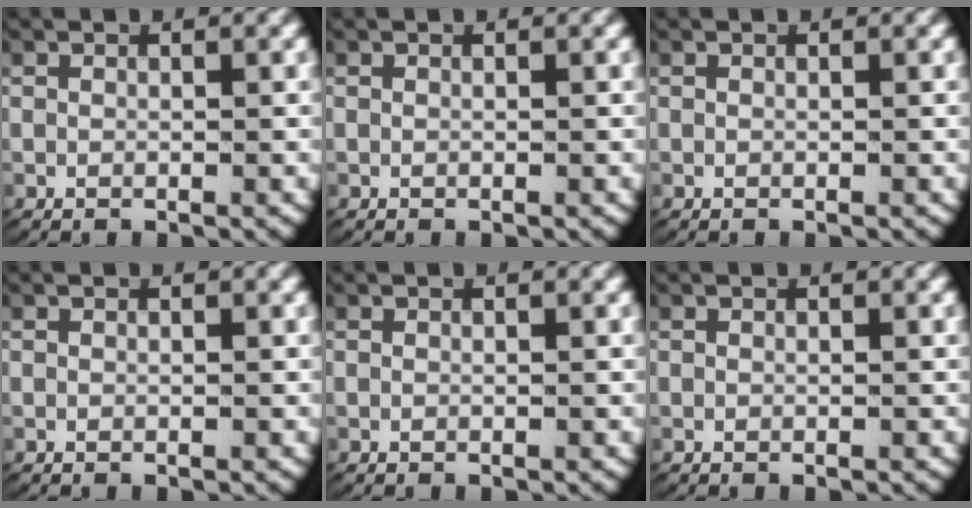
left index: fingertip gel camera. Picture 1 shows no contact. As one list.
[{"total": 0.0}, {"total": 0.0}, {"total": 0.0}, {"total": 0.0}, {"total": 0.0}]